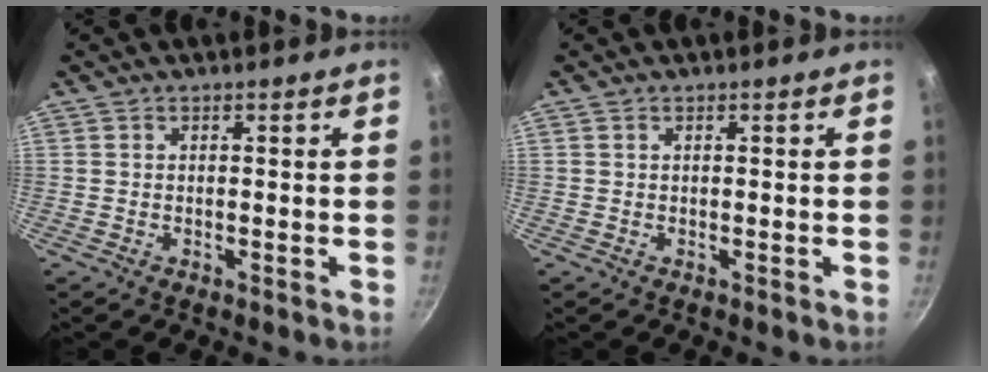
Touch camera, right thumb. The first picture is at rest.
{"total": 0.0}